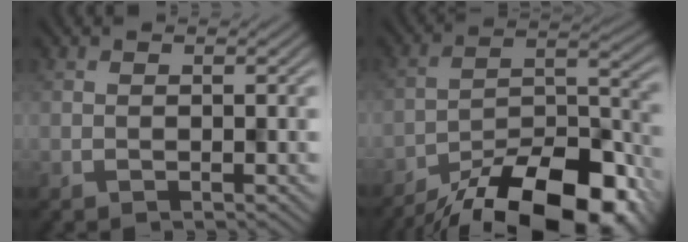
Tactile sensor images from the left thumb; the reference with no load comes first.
{"total": 18.2, "force": [-14.5, 6.1, 9.2], "torque": [-0.155, -0.025, -0.217]}